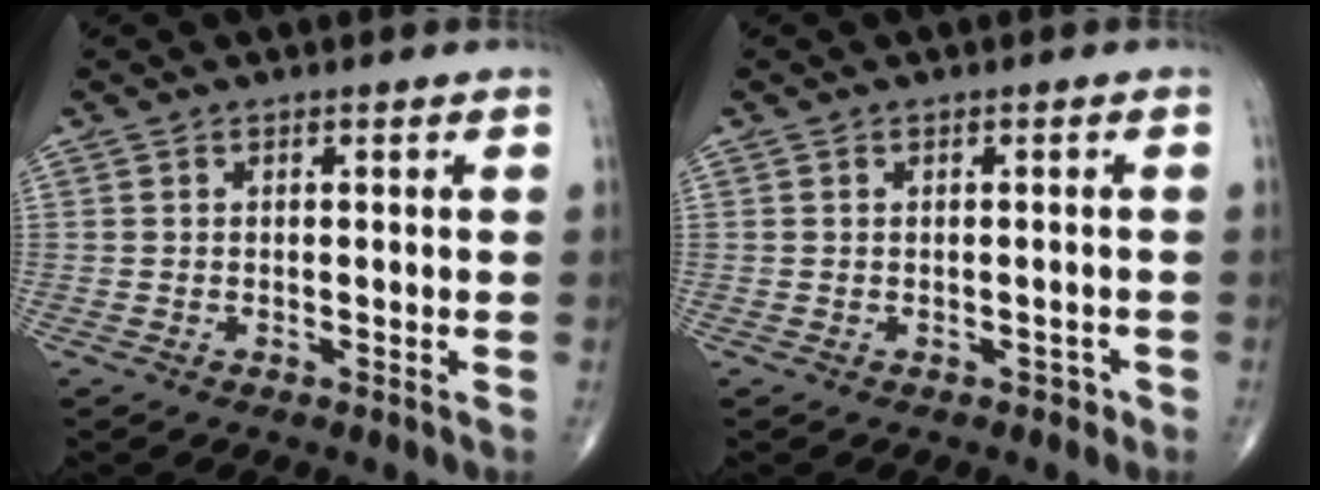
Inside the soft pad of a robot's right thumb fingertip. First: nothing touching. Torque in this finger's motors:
{"motor_torque": [0.54, -0.21, -0.17, -0.13, 0.01]}